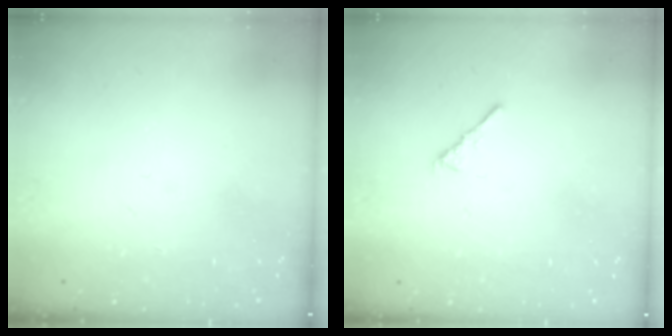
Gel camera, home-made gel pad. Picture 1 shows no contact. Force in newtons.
{"total": 2.9, "press": 2.8, "slide": 0.7}